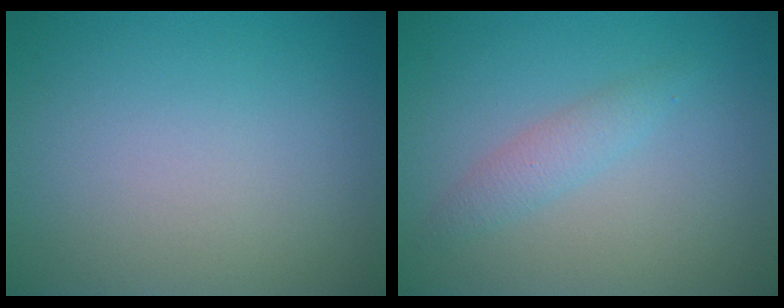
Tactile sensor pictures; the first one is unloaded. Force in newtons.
{"total": 1.8, "press": 1.8, "slide": 0.1}